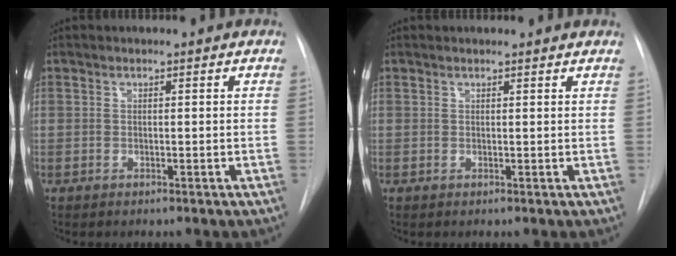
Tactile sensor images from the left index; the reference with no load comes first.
{"total": 1.9, "force": [1.8, 0.3, 0.4], "torque": [-0.010, 0.010, 0.014]}